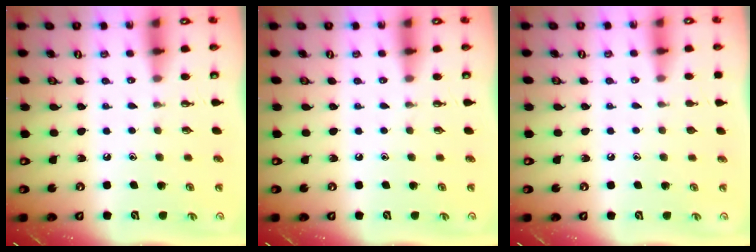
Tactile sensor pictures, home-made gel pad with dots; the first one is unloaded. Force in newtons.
{"total": 0.0}
{"total": 0.0}